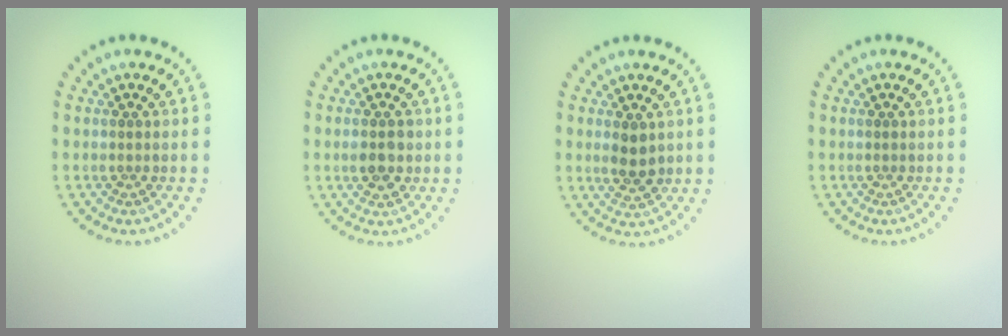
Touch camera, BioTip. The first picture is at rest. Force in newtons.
{"total": 2.3, "press": 2.3, "slide": 0.1}
{"total": 2.3, "press": 2.3, "slide": 0.5}
{"total": 0.0}